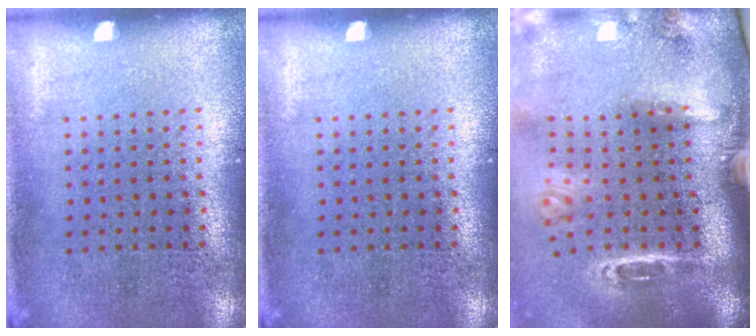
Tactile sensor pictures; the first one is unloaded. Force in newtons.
{"total": 0.0}
{"total": 3.2, "press": 2.1, "slide": 2.4}